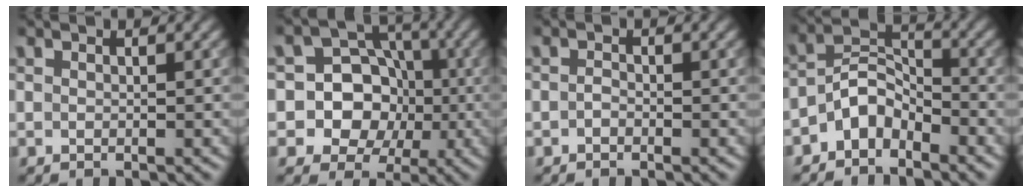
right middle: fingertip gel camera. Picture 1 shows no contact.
{"total": 10.6, "force": [-1.6, 9.8, 3.9], "torque": [-0.066, 0.030, -0.053]}
{"total": 0.7, "force": [-0.4, 0.4, 0.4], "torque": [-0.008, 0.000, -0.008]}
{"total": 4.0, "force": [-2.9, 2.1, 1.9], "torque": [-0.029, 0.013, -0.066]}